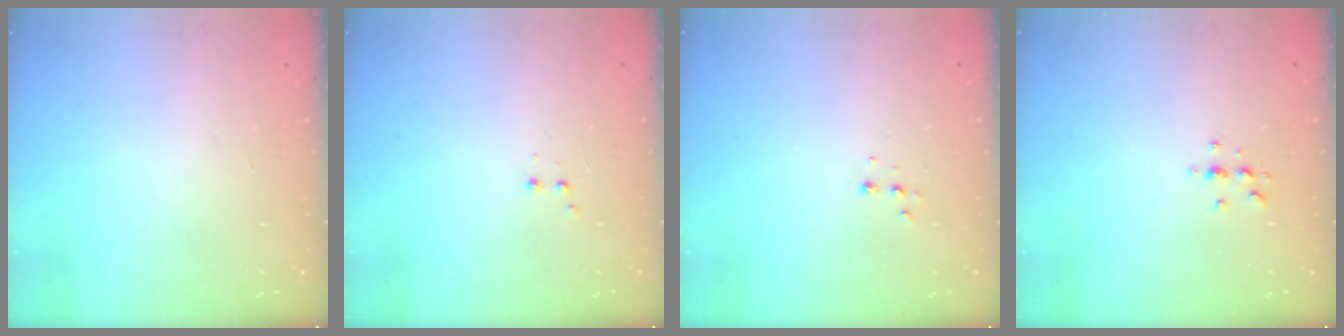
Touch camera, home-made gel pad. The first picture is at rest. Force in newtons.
{"total": 2.0, "press": 1.8, "slide": 0.9}
{"total": 4.1, "press": 4.0, "slide": 0.8}
{"total": 3.8, "press": 3.7, "slide": 0.4}